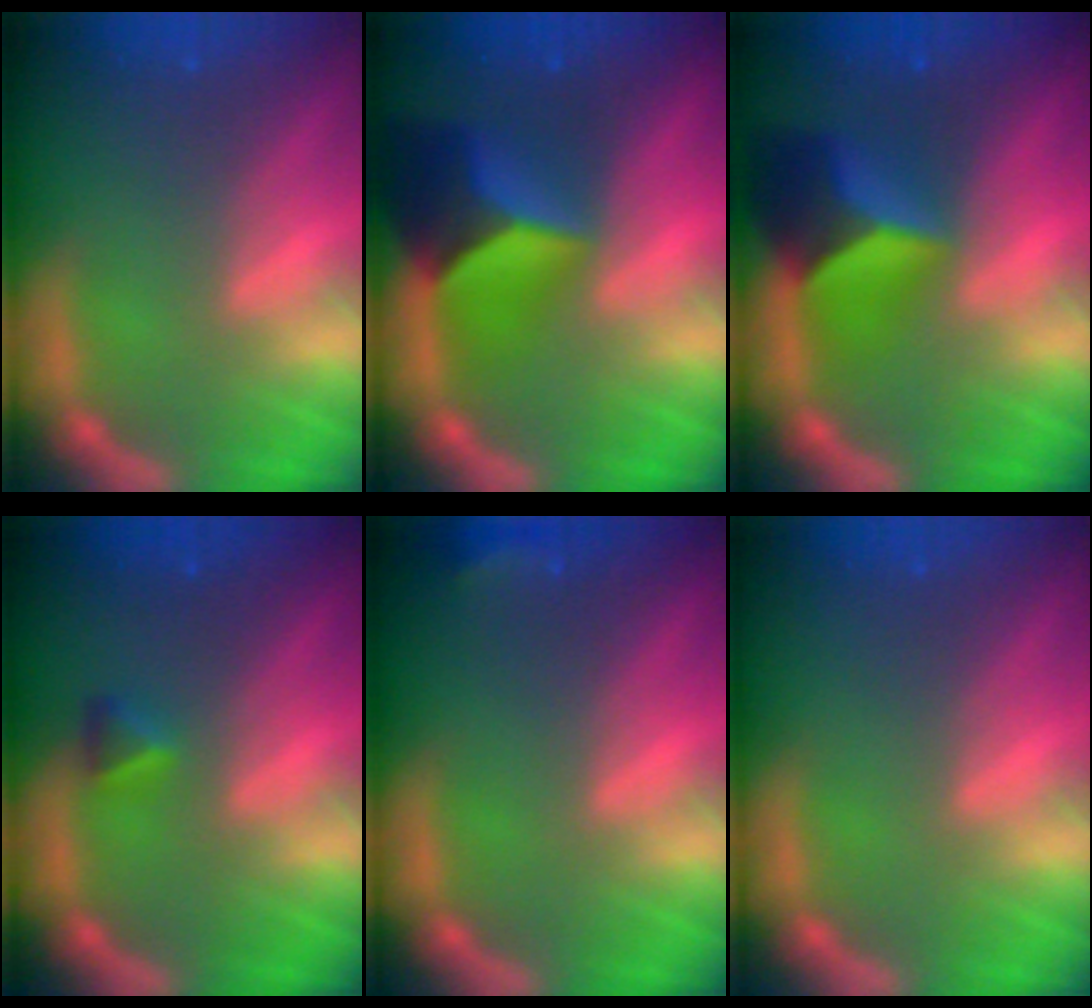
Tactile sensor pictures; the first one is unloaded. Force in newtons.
{"total": 7.9}
{"total": 6.9}
{"total": 1.4}
{"total": 1.9}
{"total": 0.0}